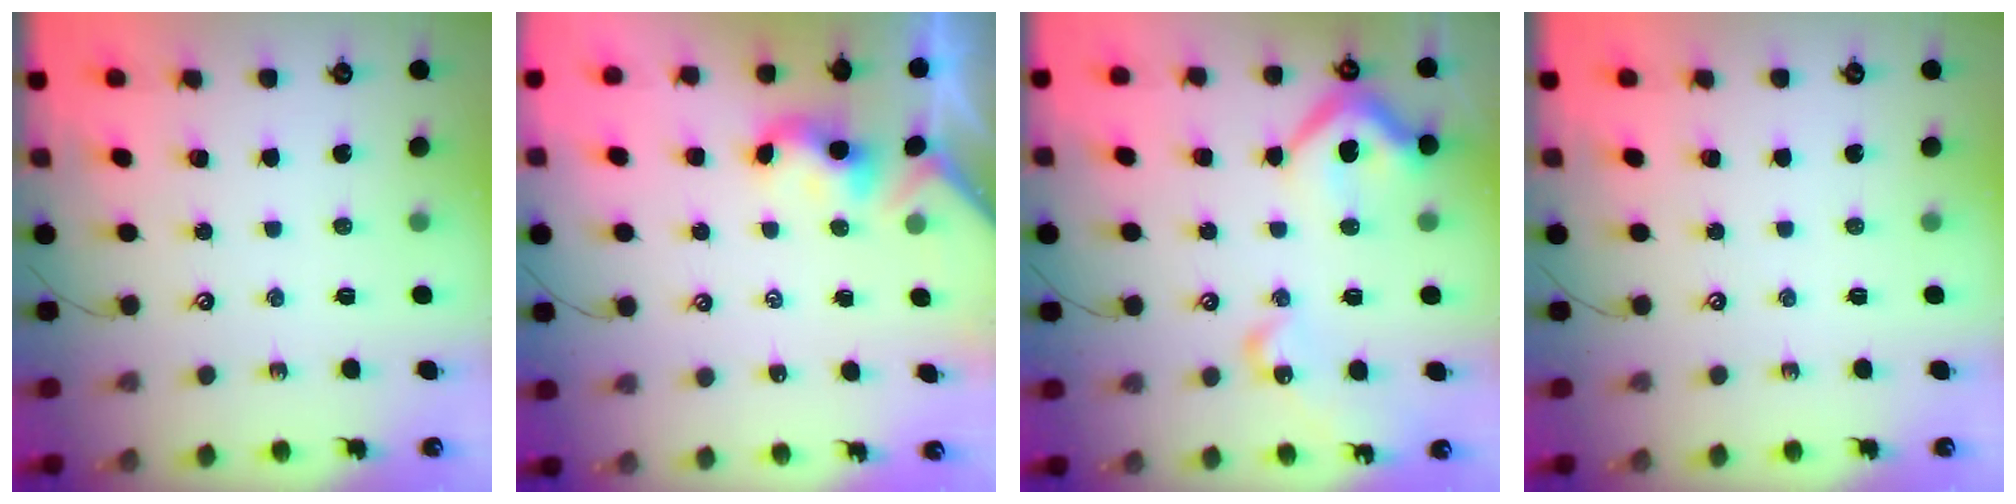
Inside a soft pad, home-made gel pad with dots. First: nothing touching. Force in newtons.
{"total": 2.1, "press": 2.1, "slide": 0.3}
{"total": 16.0, "press": 15.9, "slide": 1.6}
{"total": 0.0}